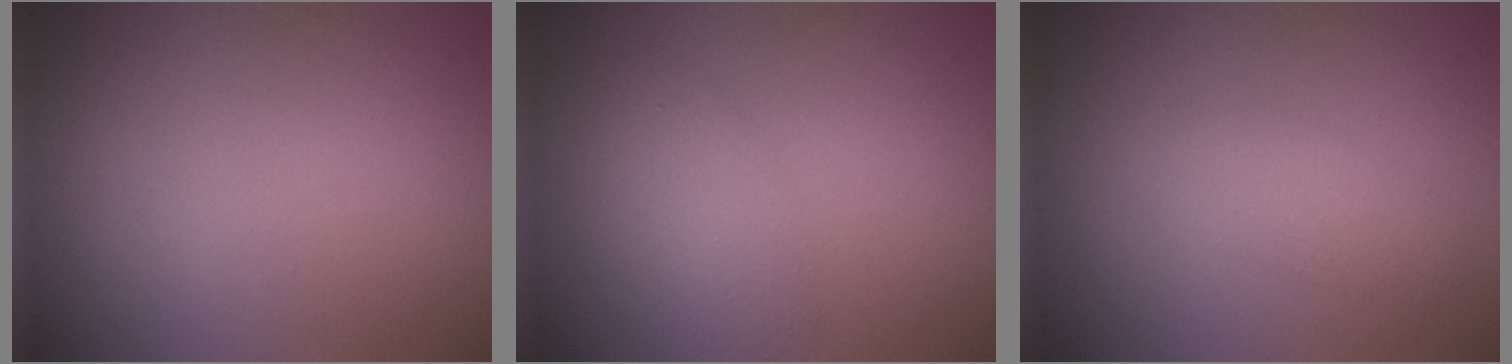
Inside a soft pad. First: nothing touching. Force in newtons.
{"total": 3.0, "press": 3.0, "slide": 0.2}
{"total": 2.0, "press": 2.0, "slide": 0.2}